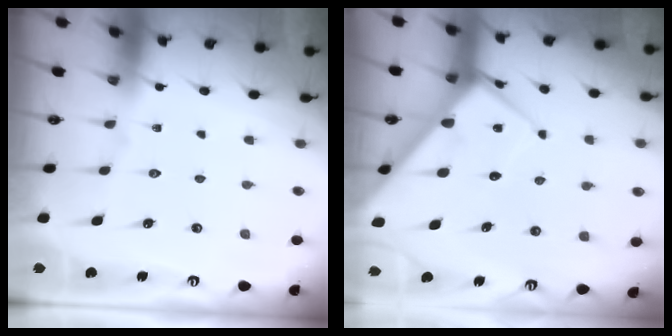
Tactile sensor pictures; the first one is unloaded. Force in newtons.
{"total": 6.8, "press": 6.8, "slide": 0.6}